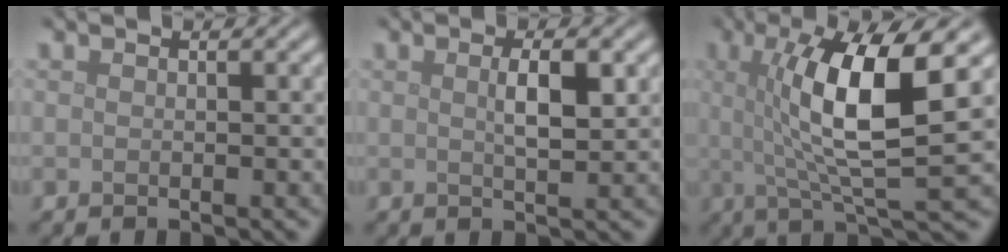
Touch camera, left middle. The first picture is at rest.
{"total": 2.7, "force": [0.7, 0.6, 2.5], "torque": [-0.043, 0.002, 0.012]}
{"total": 9.4, "force": [1.8, 2.1, 9.0], "torque": [-0.137, -0.002, 0.032]}